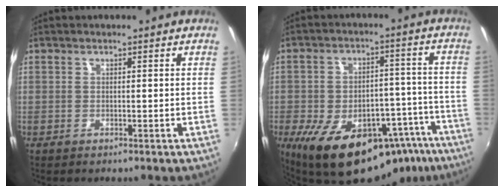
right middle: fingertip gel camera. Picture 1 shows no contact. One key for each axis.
{"total": 23.9, "fx": -14.7, "fy": 12.4, "fz": 14.2, "tx": -0.239, "ty": -0.006, "tz": -0.186}